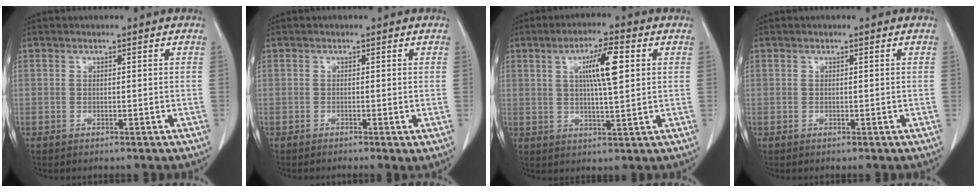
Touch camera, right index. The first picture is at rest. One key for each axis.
{"total": 1.3, "fx": -0.5, "fy": 0.1, "fz": 1.1, "tx": -0.018, "ty": -0.004, "tz": -0.009}
{"total": 7.9, "fx": 2.2, "fy": 0.9, "fz": 7.5, "tx": -0.130, "ty": 0.006, "tz": 0.039}
{"total": 0.0}